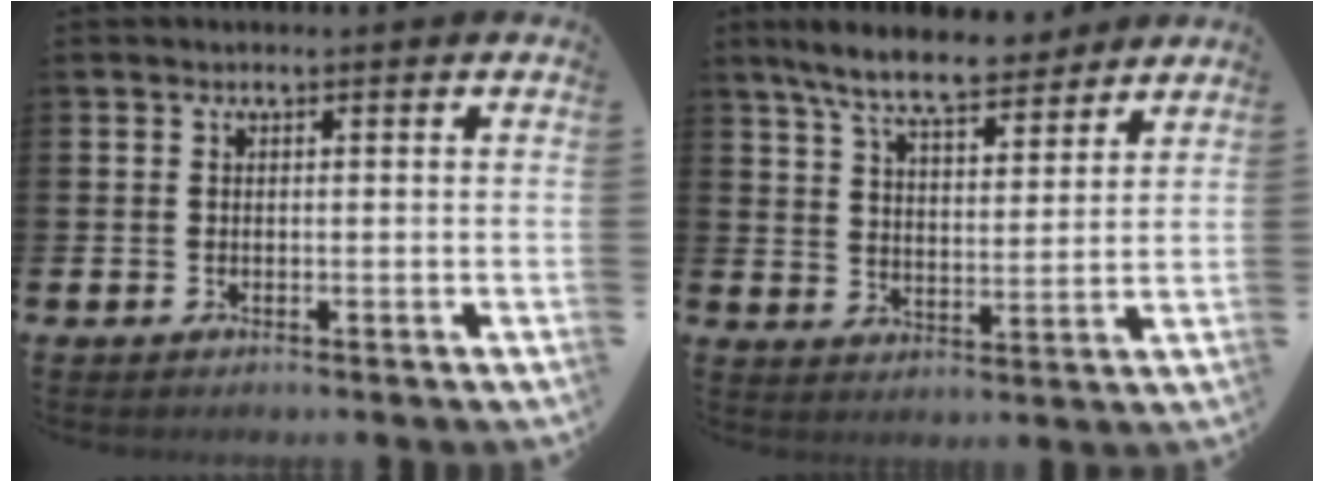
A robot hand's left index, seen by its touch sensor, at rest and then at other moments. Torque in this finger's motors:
{"motor_torque": [0.24, -0.38, 0.78, 0.21]}